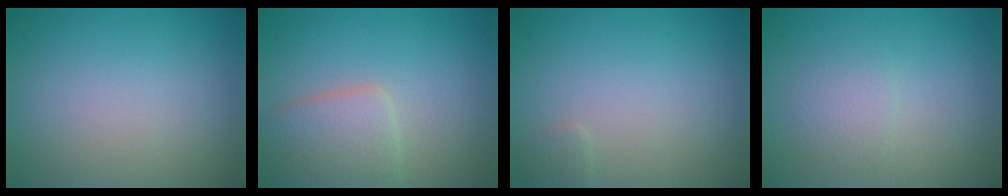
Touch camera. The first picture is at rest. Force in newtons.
{"total": 3.8, "press": 3.8, "slide": 0.1}
{"total": 0.8, "press": 0.8, "slide": 0.0}
{"total": 1.6, "press": 1.6, "slide": 0.0}